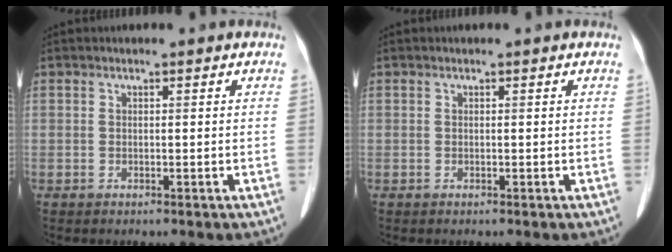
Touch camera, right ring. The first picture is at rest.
{"total": 0.0}